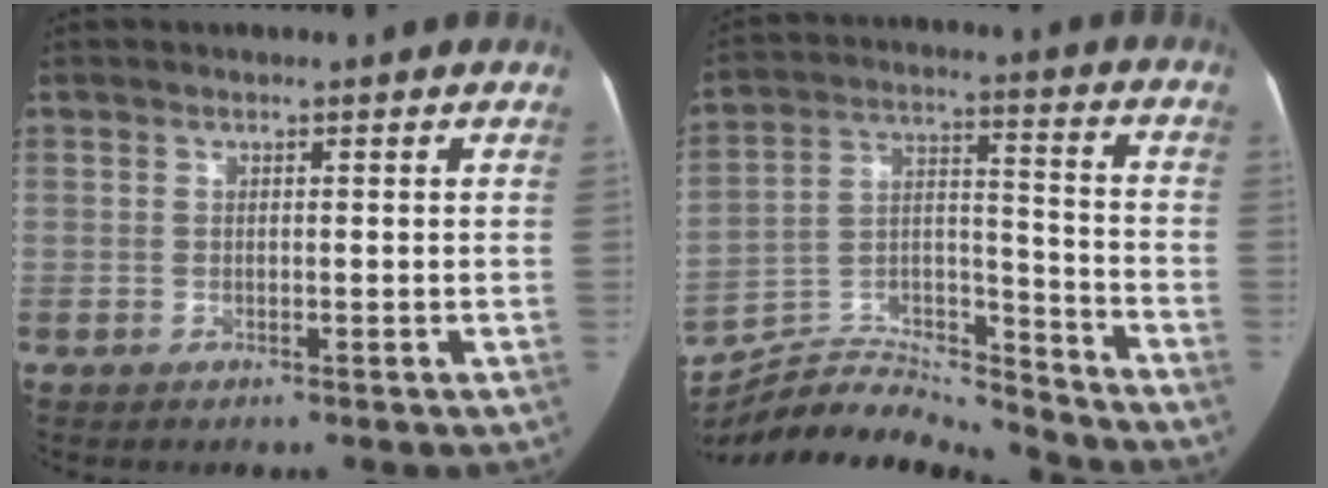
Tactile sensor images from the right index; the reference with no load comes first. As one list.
[{"total": 17.6, "force": [-17.4, 1.1, 2.4], "torque": [-0.039, 0.041, -0.286]}]